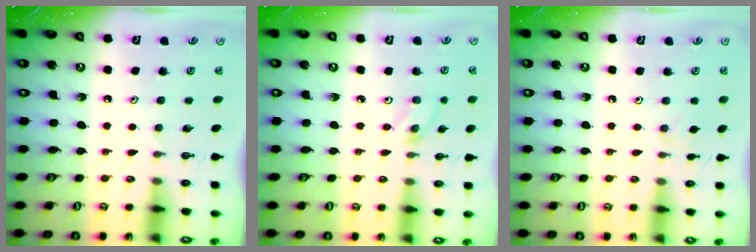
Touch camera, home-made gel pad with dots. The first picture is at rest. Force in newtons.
{"total": 3.3, "press": 3.3, "slide": 0.4}
{"total": 4.1, "press": 4.0, "slide": 0.8}